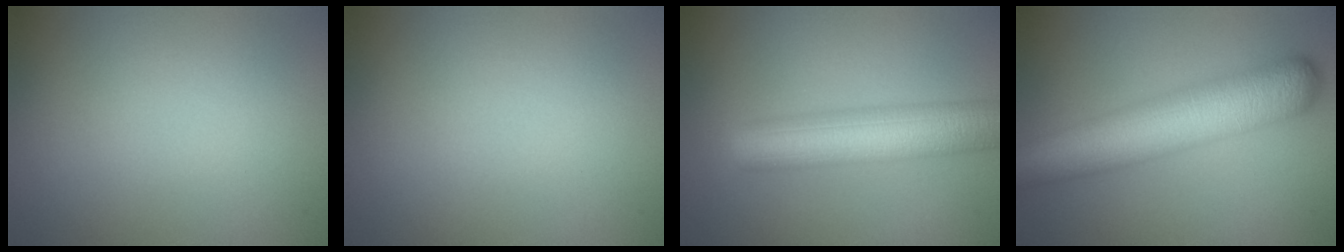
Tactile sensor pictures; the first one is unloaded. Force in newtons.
{"total": 0.0}
{"total": 8.1, "press": 8.1, "slide": 0.3}
{"total": 9.9, "press": 9.9, "slide": 0.3}